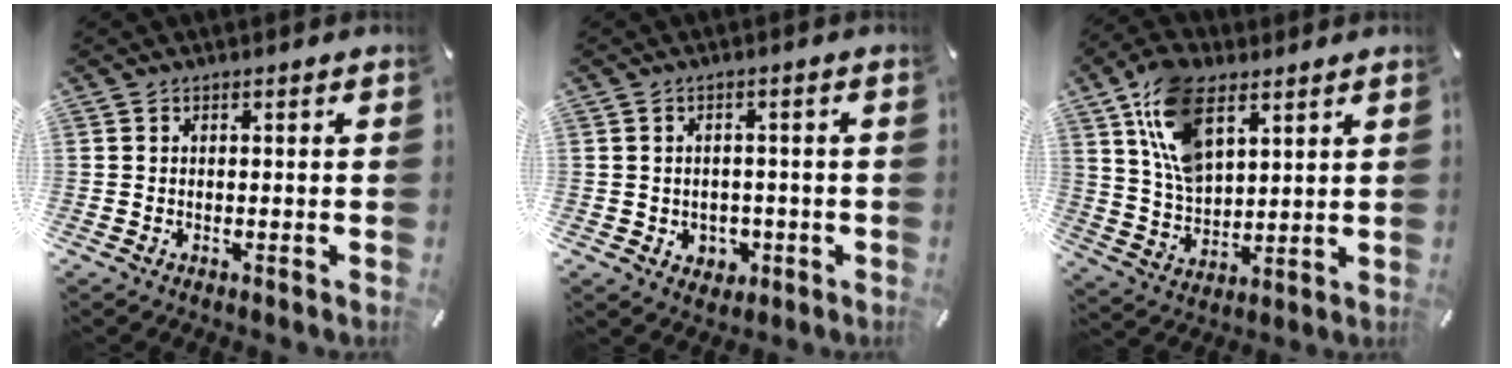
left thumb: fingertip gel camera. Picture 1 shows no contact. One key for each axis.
{"total": 3.6, "fx": -0.4, "fy": 3.5, "fz": 0.9, "tx": -0.005, "ty": 0.001, "tz": -0.011}
{"total": 13.9, "fx": 7.0, "fy": 8.1, "fz": 8.8, "tx": -0.205, "ty": -0.017, "tz": 0.129}